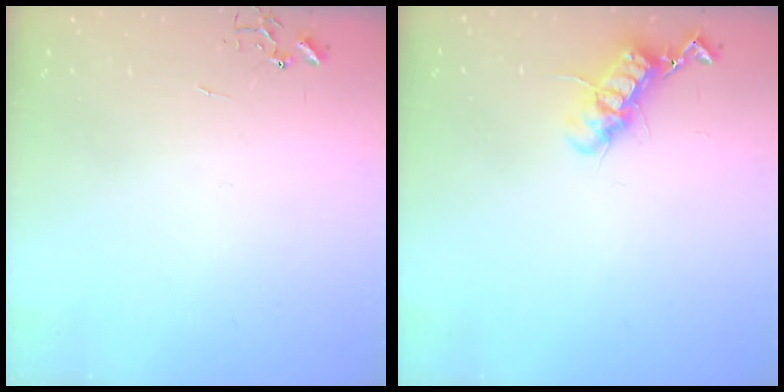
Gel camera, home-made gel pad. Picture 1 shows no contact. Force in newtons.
{"total": 12.3, "press": 12.3, "slide": 0.6}